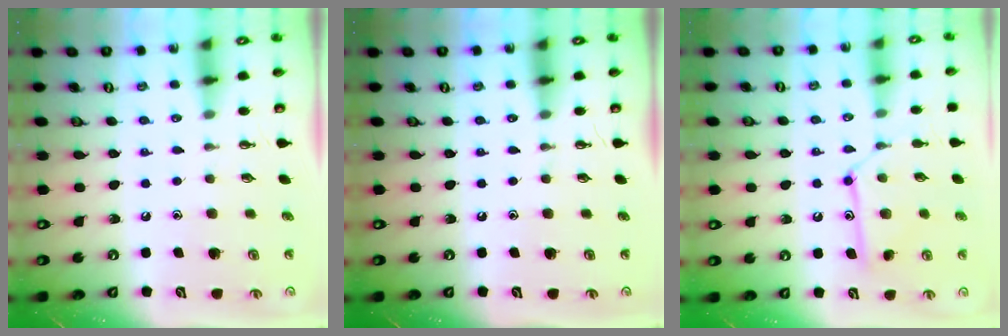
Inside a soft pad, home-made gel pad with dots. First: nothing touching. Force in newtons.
{"total": 0.0}
{"total": 11.2, "press": 11.2, "slide": 0.4}